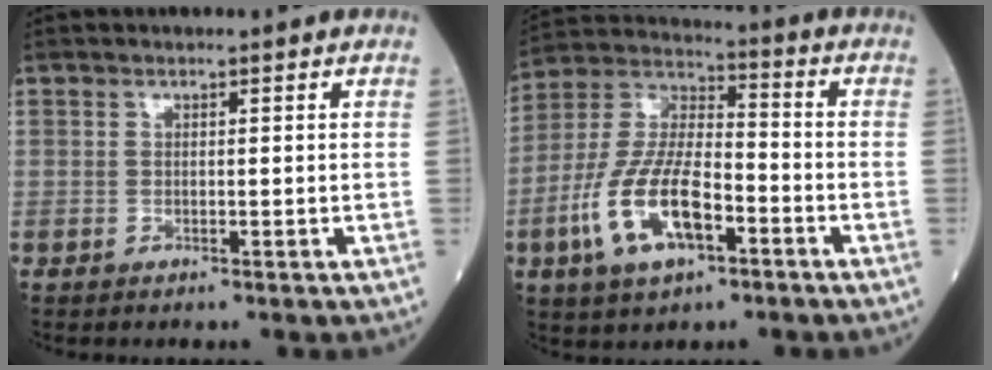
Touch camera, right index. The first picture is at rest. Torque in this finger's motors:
{"motor_torque": [1.28, 0.02, 0.79, 0.21]}